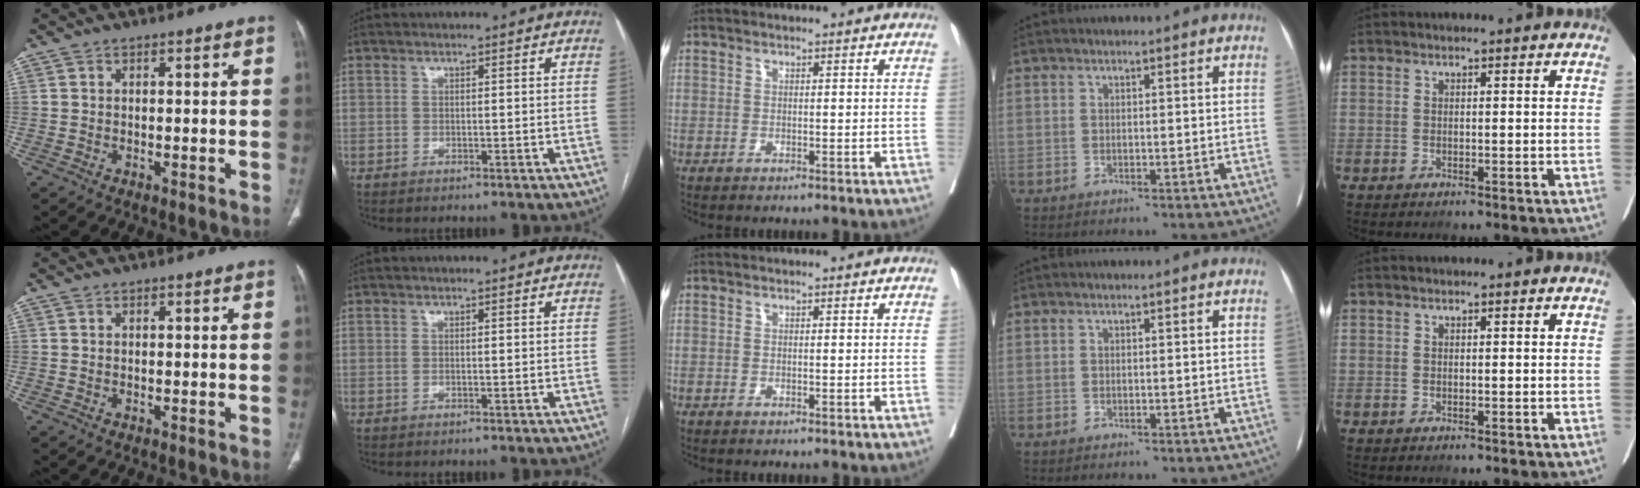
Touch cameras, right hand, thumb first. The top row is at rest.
{}